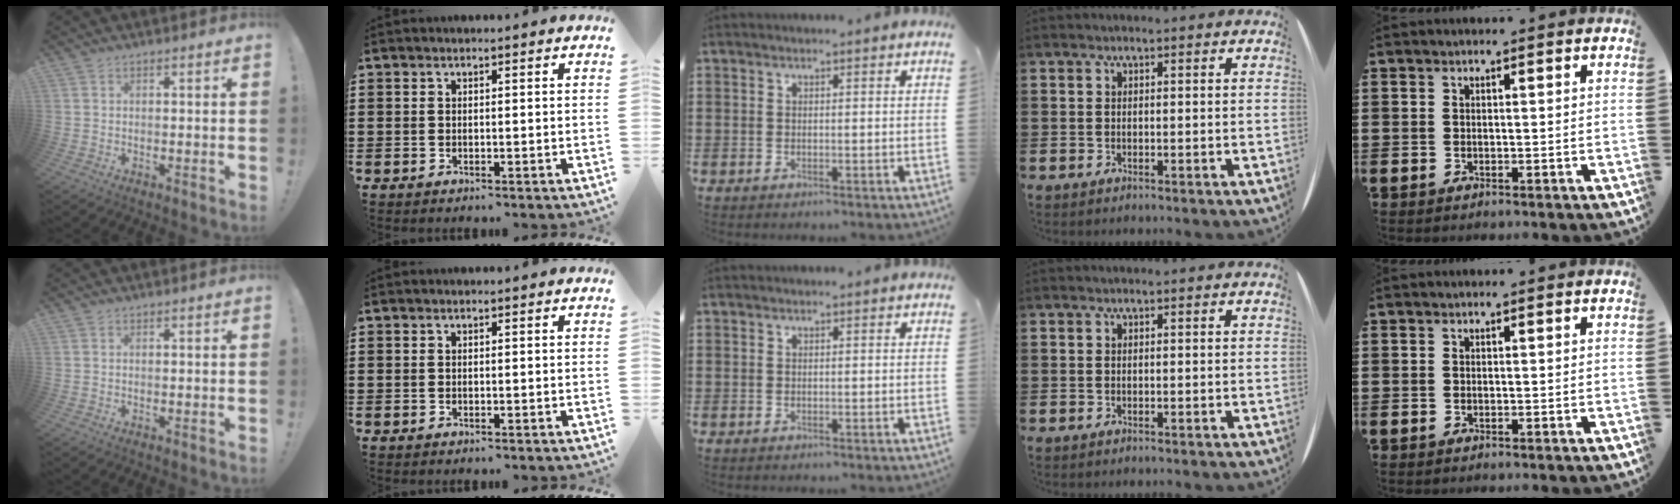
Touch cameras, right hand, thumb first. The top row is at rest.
{}